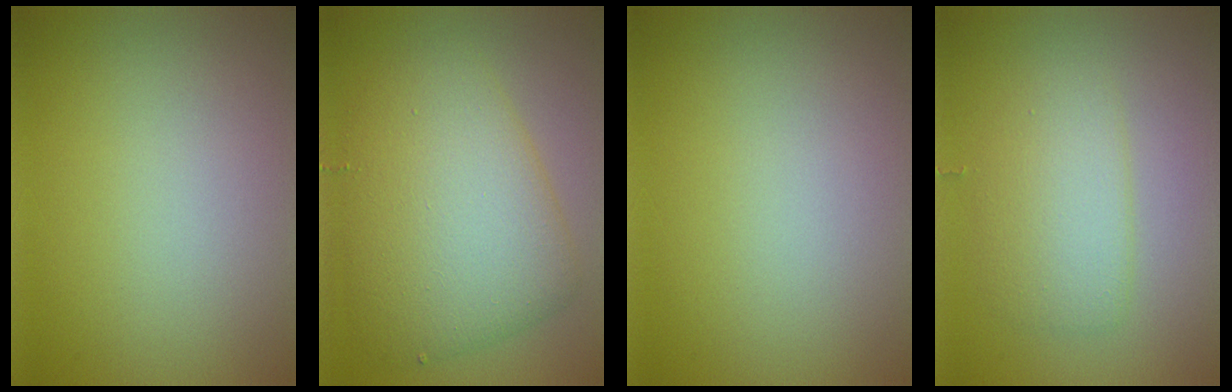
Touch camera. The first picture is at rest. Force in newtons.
{"total": 8.0, "press": 8.0, "slide": 0.2}
{"total": 0.0}
{"total": 2.3, "press": 2.3, "slide": 0.1}